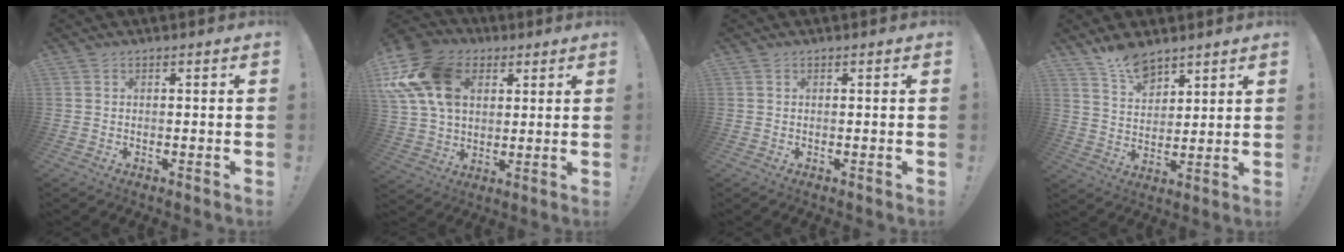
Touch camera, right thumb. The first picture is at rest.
{"total": 21.1, "force": [7.3, 15.1, 12.9], "torque": [-0.238, -0.017, 0.138]}
{"total": 0.0}
{"total": 9.2, "force": [7.7, 4.0, 3.2], "torque": [-0.051, -0.051, 0.145]}